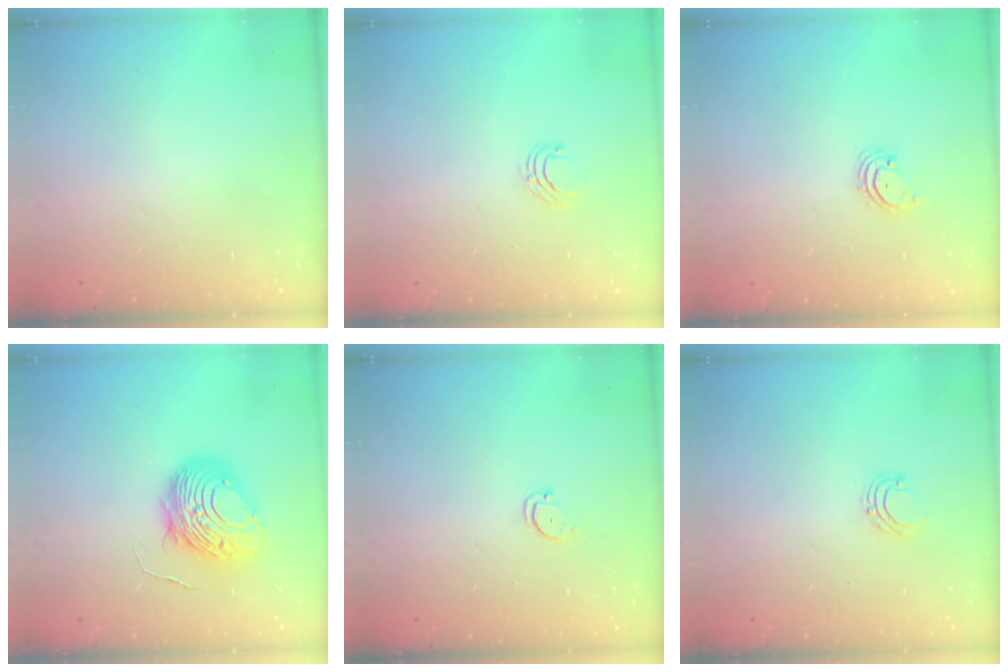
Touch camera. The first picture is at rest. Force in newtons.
{"total": 4.1, "press": 4.1, "slide": 0.3}
{"total": 2.1, "press": 2.1, "slide": 0.3}
{"total": 11.4, "press": 11.3, "slide": 0.8}
{"total": 2.0, "press": 2.0, "slide": 0.2}
{"total": 6.5, "press": 6.5, "slide": 0.4}